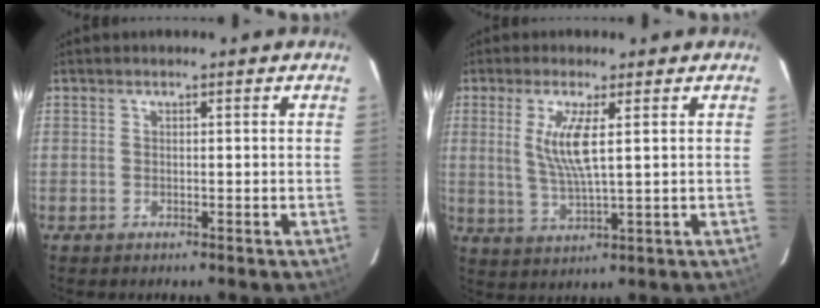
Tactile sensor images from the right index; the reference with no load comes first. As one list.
[{"total": 6.9, "force": [1.7, 0.5, 6.6], "torque": [-0.136, -0.012, 0.037]}]